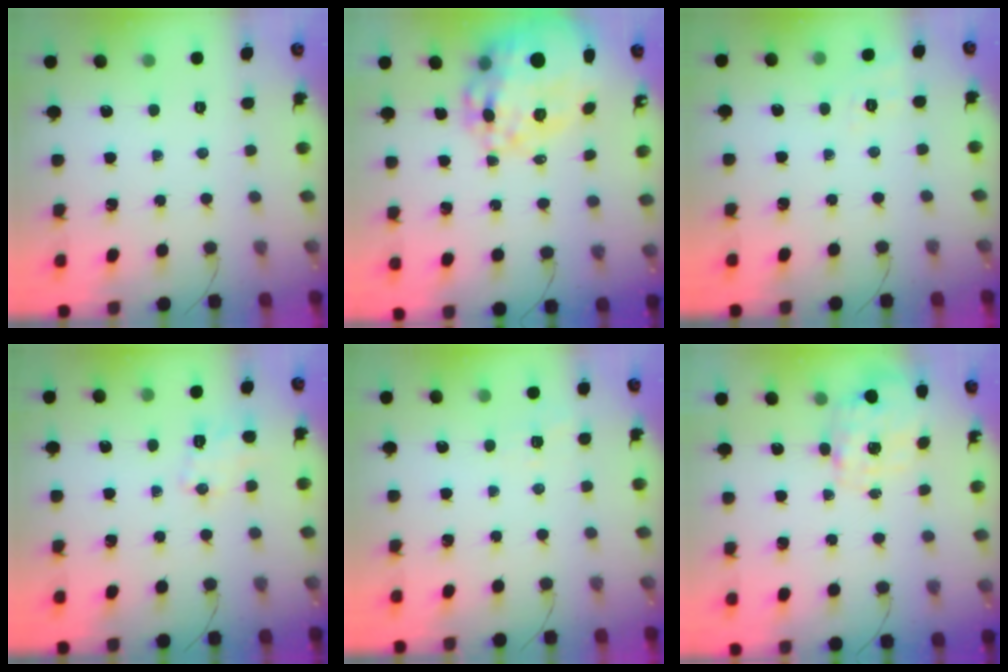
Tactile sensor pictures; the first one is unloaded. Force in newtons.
{"total": 18.2, "press": 17.0, "slide": 6.3}
{"total": 1.7, "press": 0.0, "slide": 1.7}
{"total": 3.4, "press": 3.1, "slide": 1.4}
{"total": 4.2, "press": 3.8, "slide": 1.7}
{"total": 2.8, "press": 2.7, "slide": 0.9}